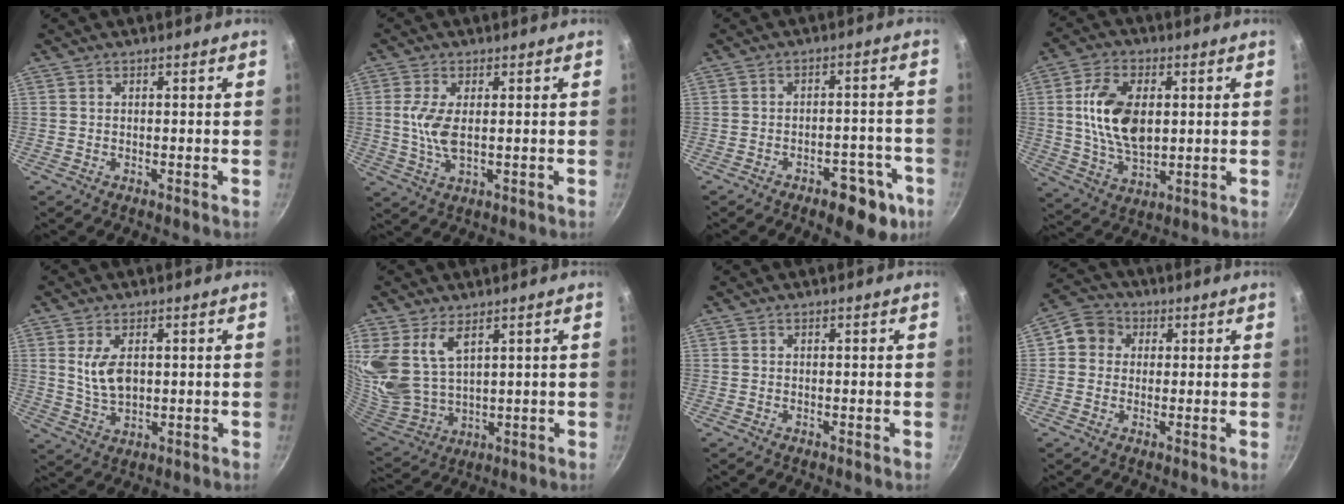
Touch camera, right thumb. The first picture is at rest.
{"total": 6.1, "force": [0.5, 2.5, 5.5], "torque": [-0.120, -0.004, 0.010]}
{"total": 10.2, "force": [-5.4, 5.0, 7.1], "torque": [-0.049, 0.039, -0.060]}
{"total": 13.6, "force": [1.8, 7.9, 10.8], "torque": [-0.183, -0.005, 0.036]}
{"total": 4.0, "force": [1.6, 1.5, 3.3], "torque": [-0.058, -0.021, 0.036]}
{"total": 12.3, "force": [6.2, 7.0, 7.9], "torque": [-0.157, -0.049, 0.141]}
{"total": 0.0}
{"total": 6.3, "force": [1.1, 5.8, 2.4], "torque": [-0.005, 0.011, 0.002]}